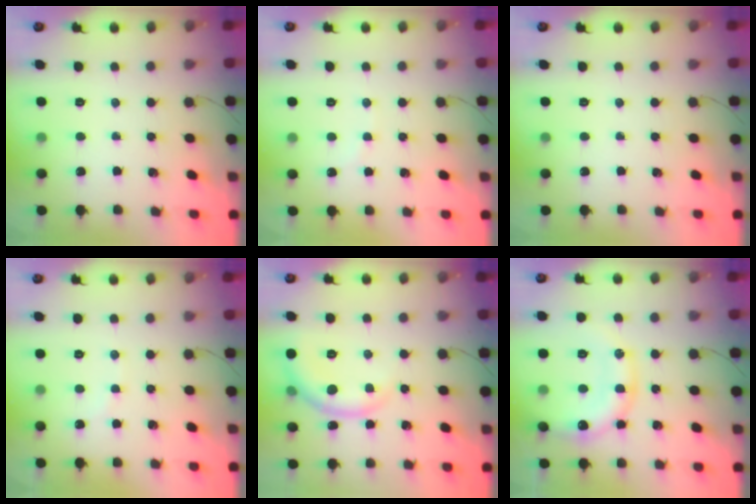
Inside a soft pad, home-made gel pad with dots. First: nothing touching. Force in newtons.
{"total": 2.8, "press": 2.7, "slide": 0.7}
{"total": 0.0}
{"total": 2.8, "press": 2.7, "slide": 0.7}
{"total": 7.0, "press": 7.0, "slide": 0.9}
{"total": 16.8, "press": 16.7, "slide": 2.2}